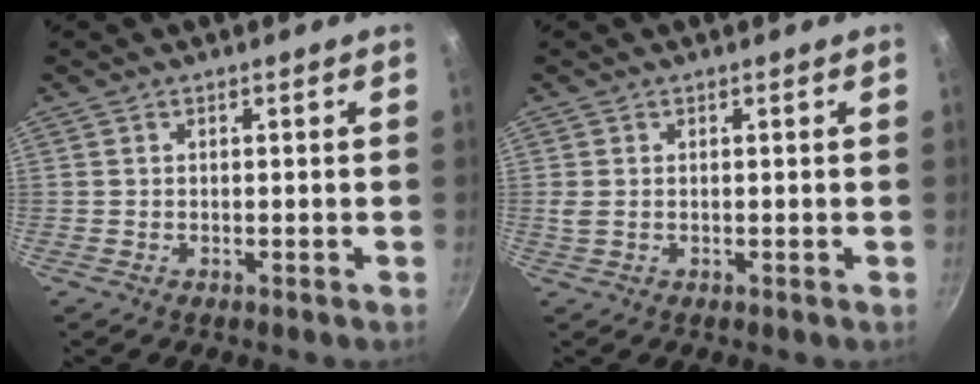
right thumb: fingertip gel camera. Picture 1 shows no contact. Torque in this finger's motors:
{"motor_torque": [-0.37, 0.37, 0.27, 0.10, 0.00]}